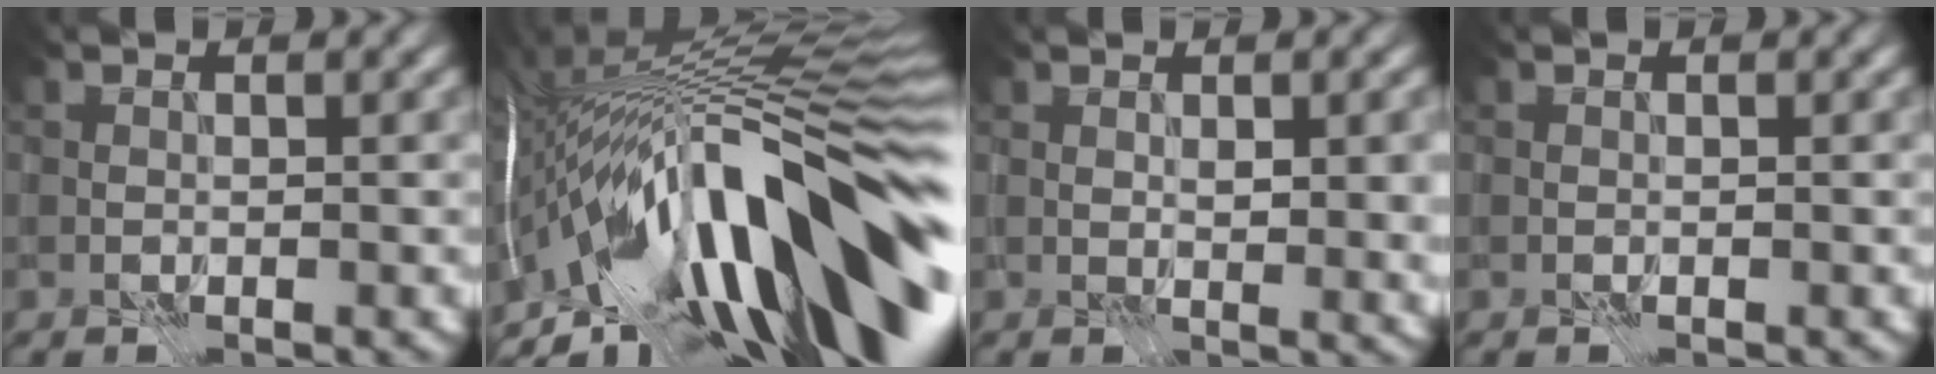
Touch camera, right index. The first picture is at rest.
{"total": 18.7, "force": [-5.5, 6.6, 16.5], "torque": [-0.247, 0.037, -0.122]}
{"total": 3.7, "force": [0.0, 1.6, 3.3], "torque": [-0.053, -0.003, 0.003]}
{"total": 0.0}